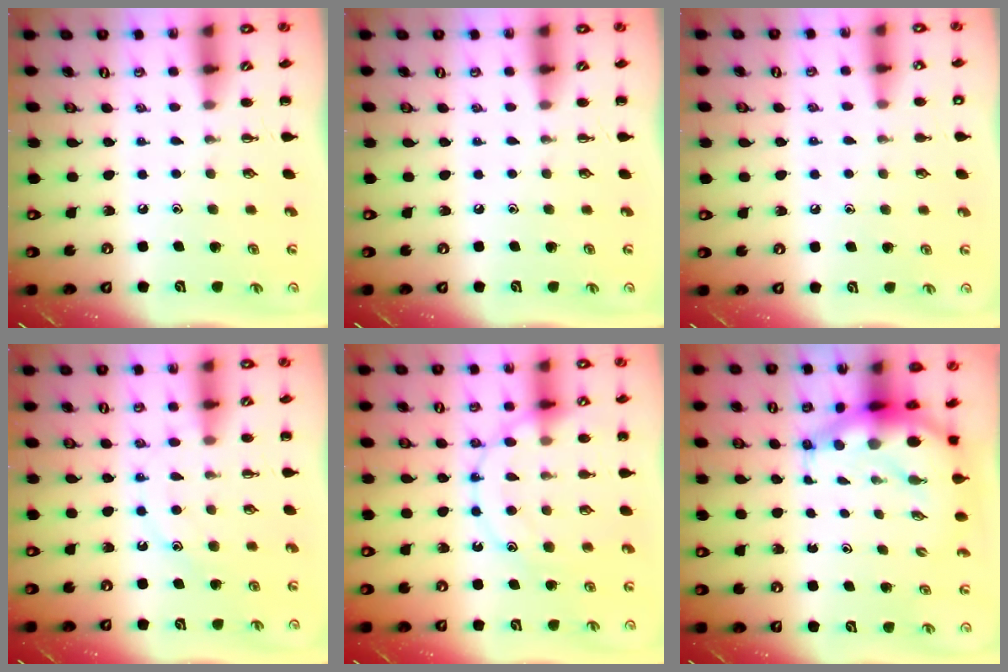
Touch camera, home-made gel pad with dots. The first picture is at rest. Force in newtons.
{"total": 0.0}
{"total": 6.8, "press": 6.4, "slide": 2.1}
{"total": 11.9, "press": 11.9, "slide": 0.7}
{"total": 14.8, "press": 14.8, "slide": 1.4}
{"total": 8.4, "press": 8.0, "slide": 2.7}